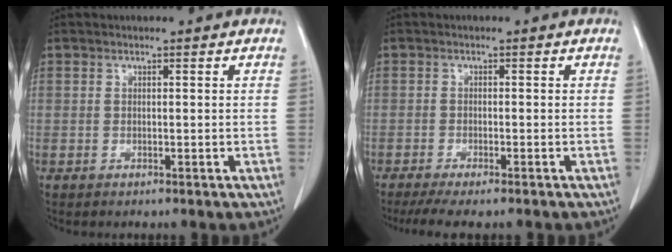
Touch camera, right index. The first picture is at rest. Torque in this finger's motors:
{"motor_torque": [0.53, -0.59, 0.23, 0.07]}